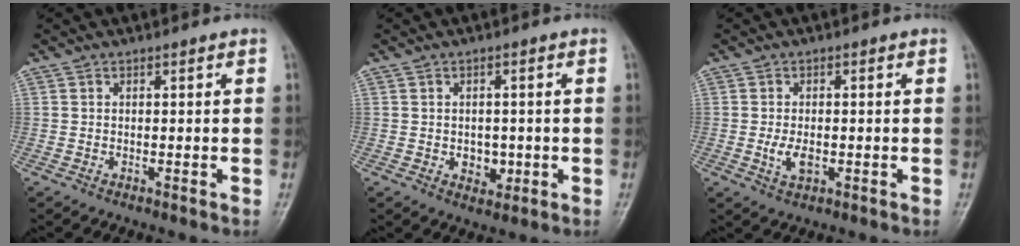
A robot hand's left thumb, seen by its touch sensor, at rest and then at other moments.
{"total": 3.9, "force": [-0.6, 3.0, 2.4], "torque": [-0.014, 0.001, -0.002]}
{"total": 3.7, "force": [-0.7, 2.1, 2.9], "torque": [-0.055, -0.004, -0.012]}